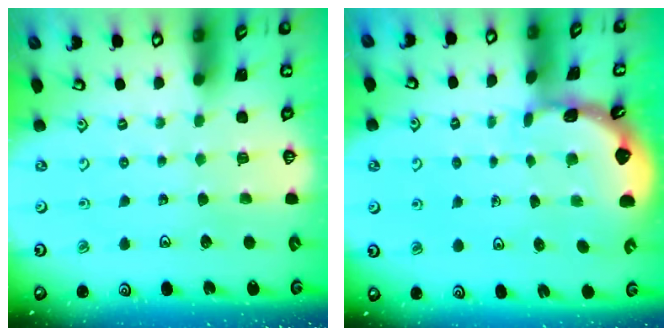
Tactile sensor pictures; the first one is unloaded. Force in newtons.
{"total": 1.6, "press": 1.5, "slide": 0.1}